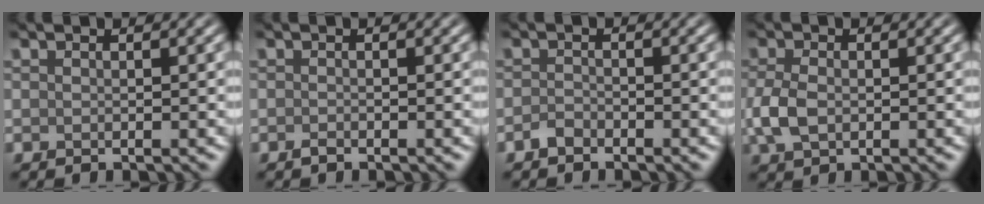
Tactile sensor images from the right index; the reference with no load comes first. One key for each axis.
{"total": 0.5, "fx": -0.4, "fy": 0.1, "fz": 0.3, "tx": -0.004, "ty": 0.001, "tz": -0.009}
{"total": 1.1, "fx": -0.9, "fy": 0.5, "fz": 0.4, "tx": -0.006, "ty": 0.002, "tz": -0.020}
{"total": 3.0, "fx": -0.5, "fy": 1.9, "fz": 2.3, "tx": -0.057, "ty": -0.004, "tz": -0.011}